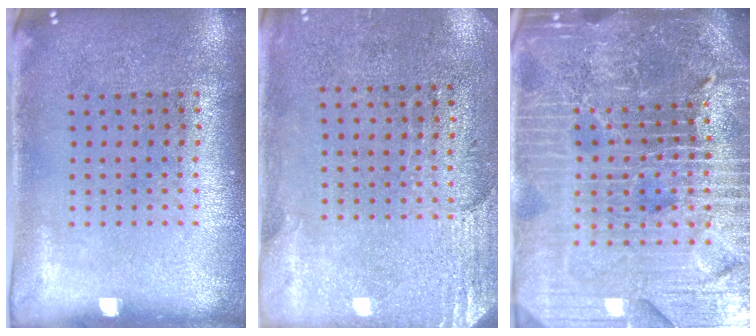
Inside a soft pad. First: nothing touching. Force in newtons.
{"total": 2.8, "press": 2.4, "slide": 1.4}
{"total": 6.6, "press": 5.8, "slide": 3.2}